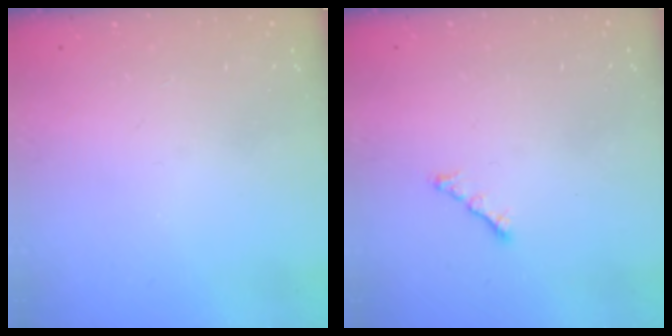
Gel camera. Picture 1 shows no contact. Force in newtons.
{"total": 2.3, "press": 2.2, "slide": 0.7}